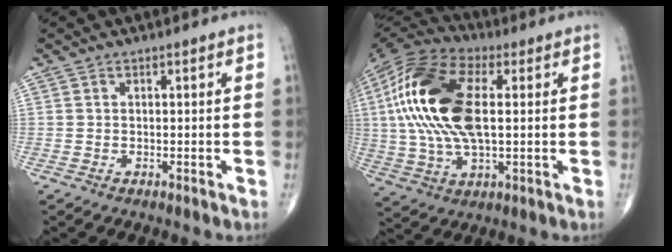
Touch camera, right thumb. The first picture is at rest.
{"total": 22.0, "force": [2.9, 10.8, 19.0], "torque": [-0.405, 0.006, 0.043]}